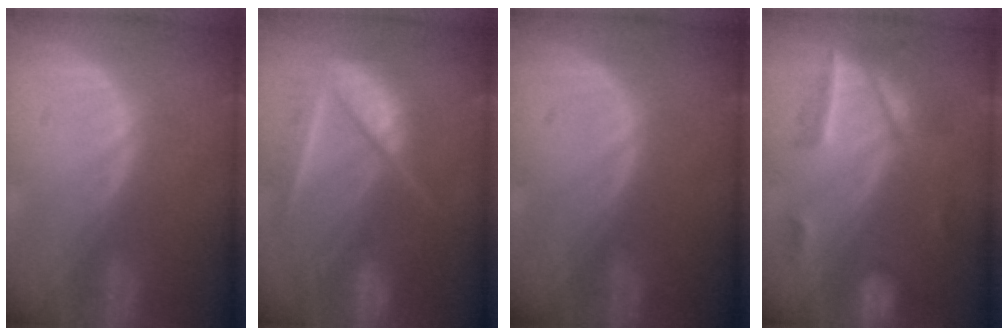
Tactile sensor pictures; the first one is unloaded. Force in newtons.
{"total": 9.7, "press": 8.2, "slide": 5.1}
{"total": 0.0}
{"total": 7.2, "press": 6.4, "slide": 3.4}